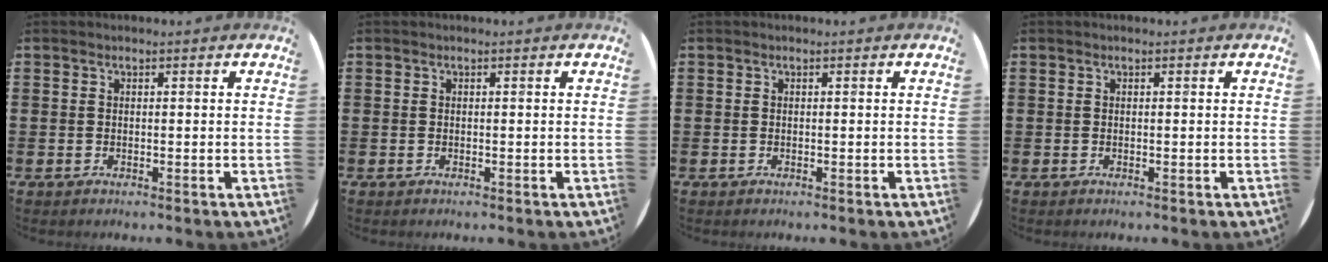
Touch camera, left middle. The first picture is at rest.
{"total": 0.0}
{"total": 0.0}
{"total": 0.0}